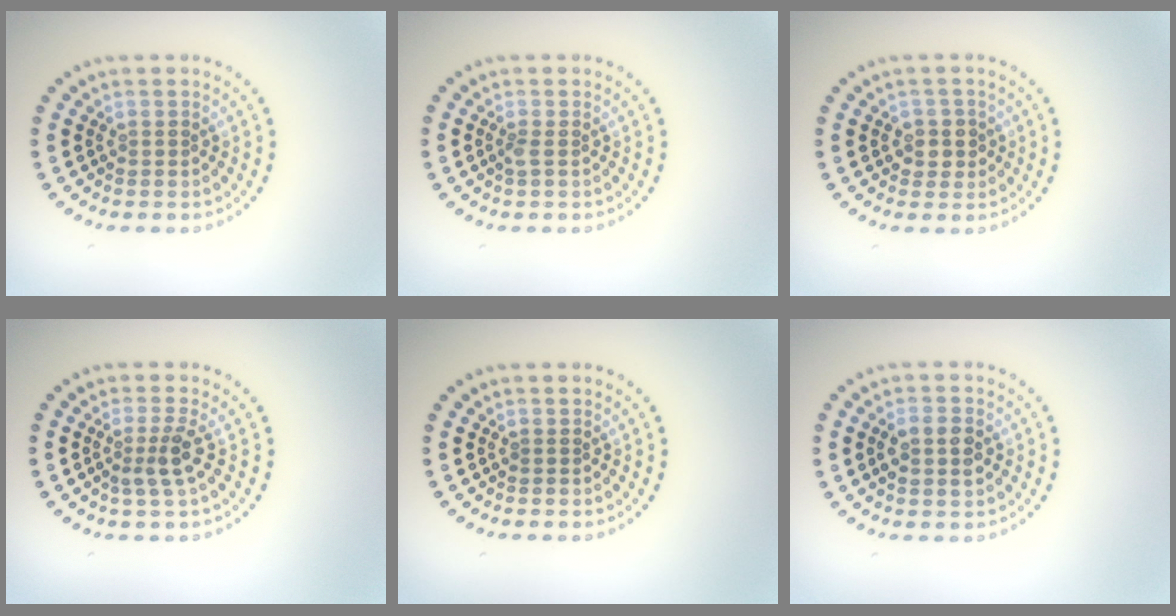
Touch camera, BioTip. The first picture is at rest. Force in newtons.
{"total": 0.6, "press": 0.5, "slide": 0.3}
{"total": 1.9, "press": 1.8, "slide": 0.8}
{"total": 2.4, "press": 1.8, "slide": 1.5}
{"total": 0.0}
{"total": 2.6, "press": 2.6, "slide": 0.2}